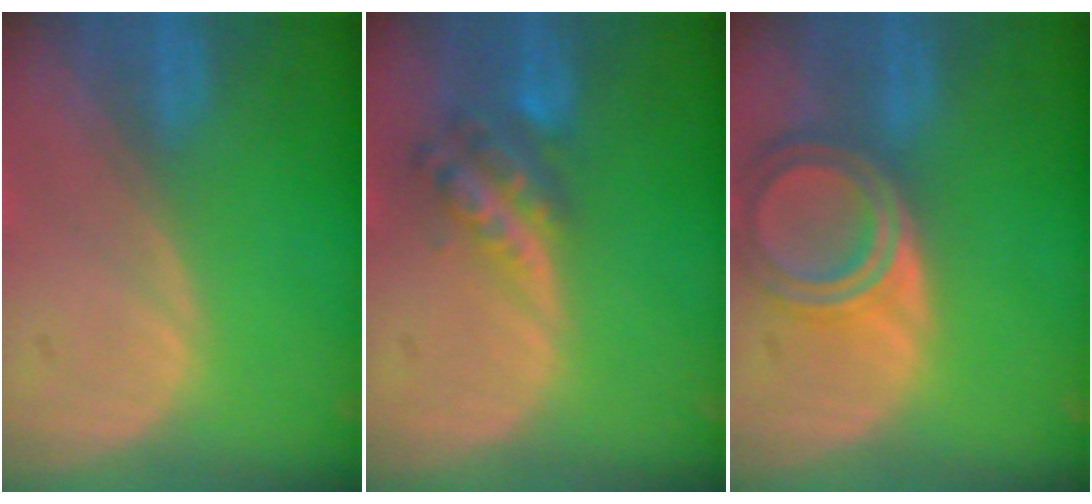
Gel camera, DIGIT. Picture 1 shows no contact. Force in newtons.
{"total": 5.8, "press": 5.1, "slide": 2.8}
{"total": 6.5, "press": 5.8, "slide": 2.9}